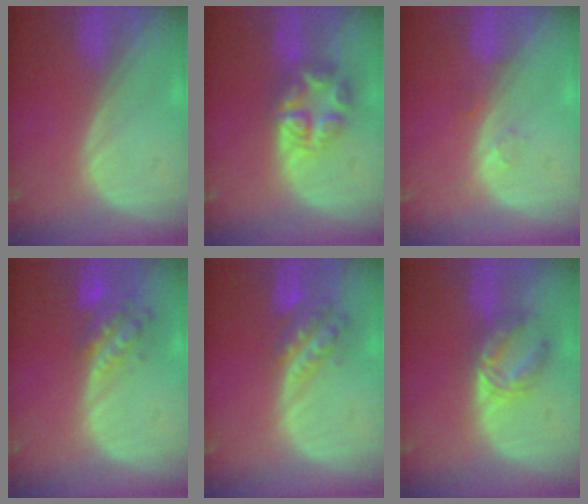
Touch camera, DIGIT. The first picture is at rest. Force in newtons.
{"total": 6.3, "press": 6.3, "slide": 0.2}
{"total": 1.4, "press": 1.4, "slide": 0.1}
{"total": 5.9, "press": 5.3, "slide": 2.6}
{"total": 5.8, "press": 5.0, "slide": 2.8}
{"total": 5.6, "press": 5.5, "slide": 1.1}